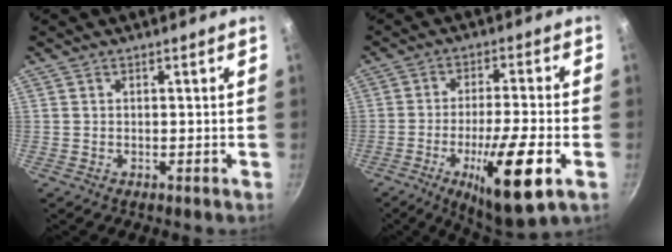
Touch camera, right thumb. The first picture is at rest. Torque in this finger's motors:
{"motor_torque": [1.07, 0.94, 2.41, -0.36, 0.94]}